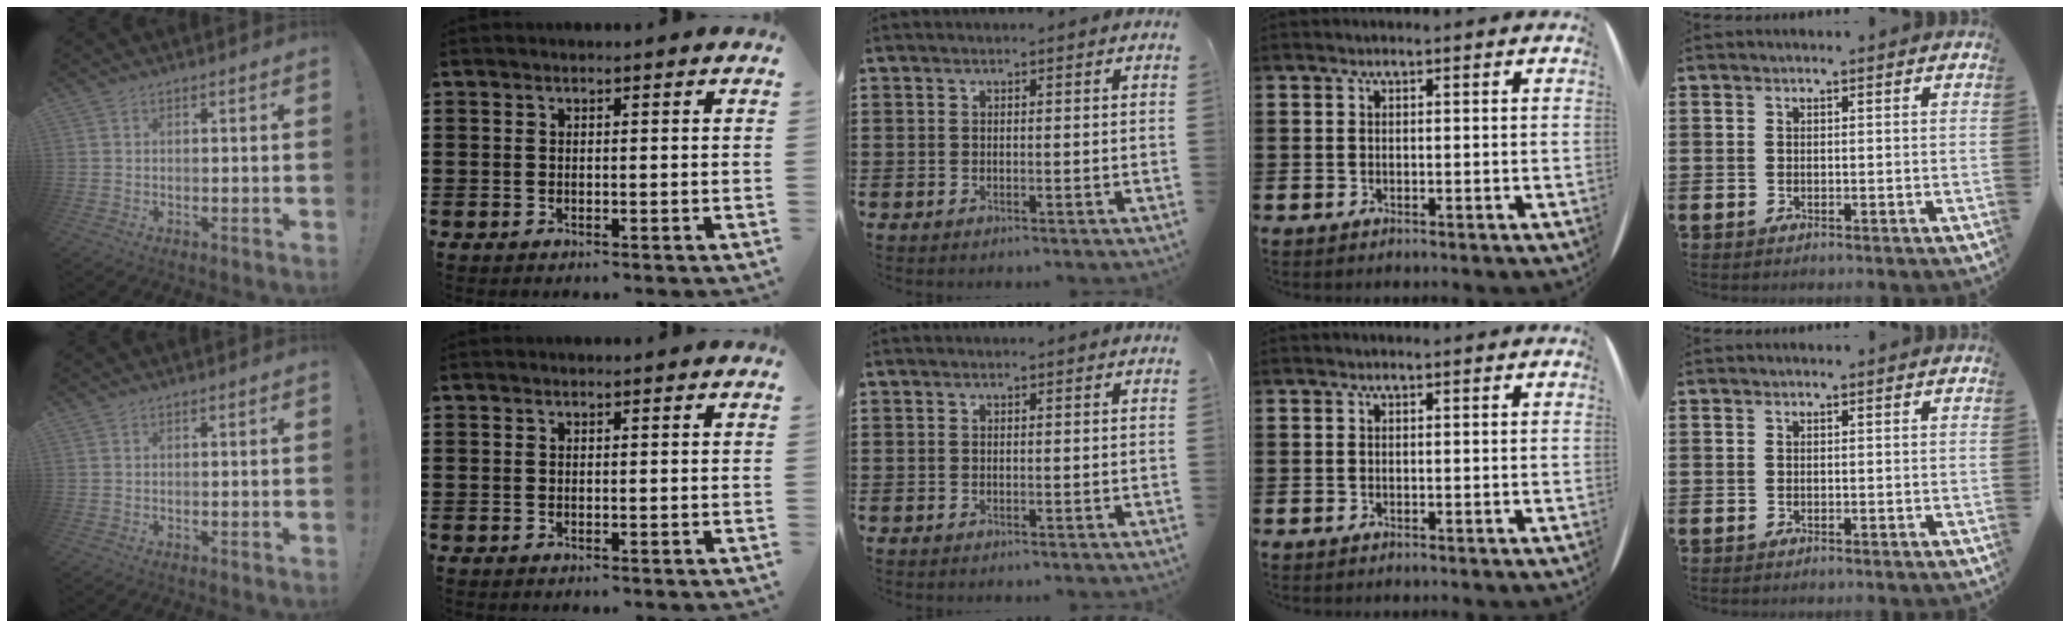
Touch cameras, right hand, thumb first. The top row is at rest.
{}